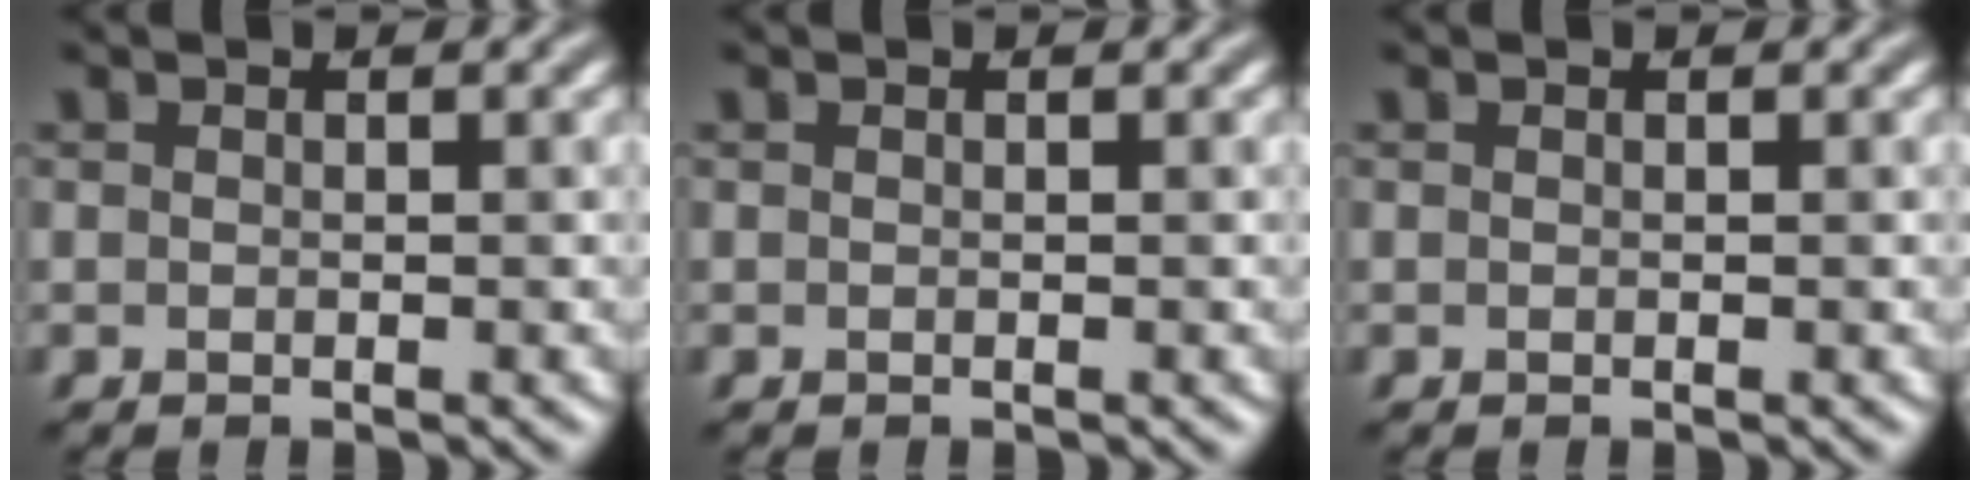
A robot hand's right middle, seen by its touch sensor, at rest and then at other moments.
{"total": 0.0}
{"total": 0.0}